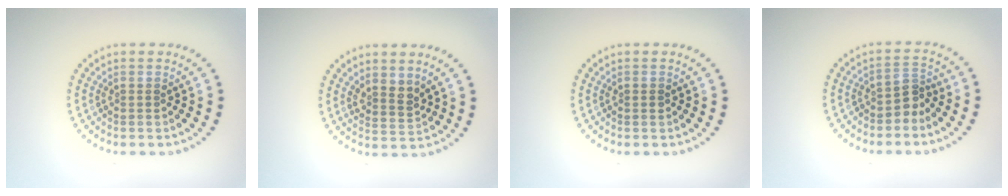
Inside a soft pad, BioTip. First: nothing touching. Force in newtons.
{"total": 2.0, "press": 1.7, "slide": 1.1}
{"total": 0.7, "press": 0.7, "slide": 0.1}
{"total": 2.1, "press": 1.5, "slide": 1.4}